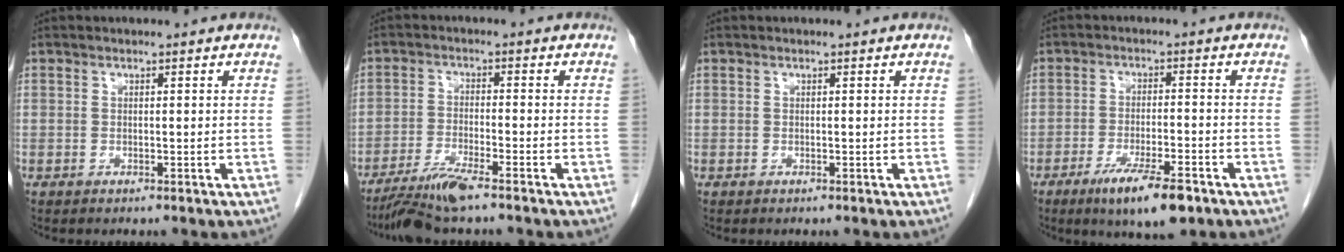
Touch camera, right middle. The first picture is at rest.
{"total": 6.5, "force": [-5.1, -0.1, 4.0], "torque": [-0.078, -0.022, -0.098]}
{"total": 0.0}
{"total": 8.7, "force": [-5.4, 1.4, 6.7], "torque": [-0.118, -0.017, -0.085]}